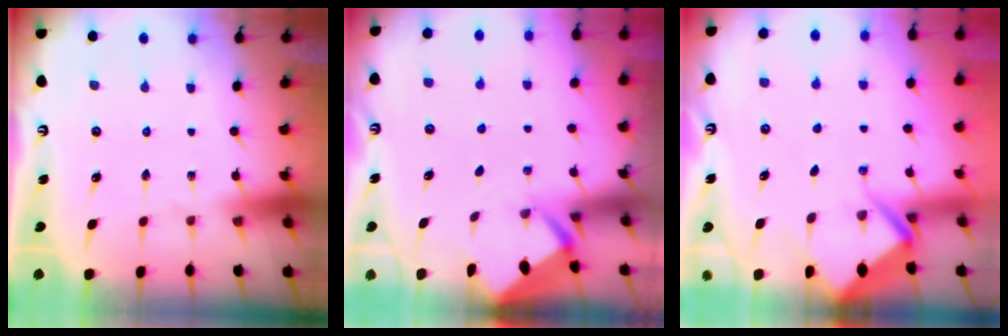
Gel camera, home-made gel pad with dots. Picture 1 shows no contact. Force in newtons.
{"total": 2.3, "press": 2.3, "slide": 0.1}
{"total": 5.4, "press": 5.4, "slide": 0.4}